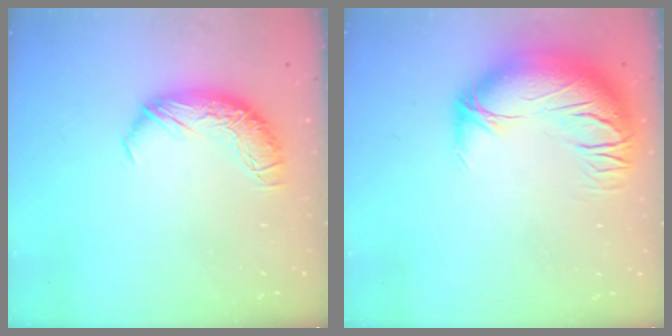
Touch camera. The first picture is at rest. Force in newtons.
{"total": 5.8, "press": 4.7, "slide": 3.5}